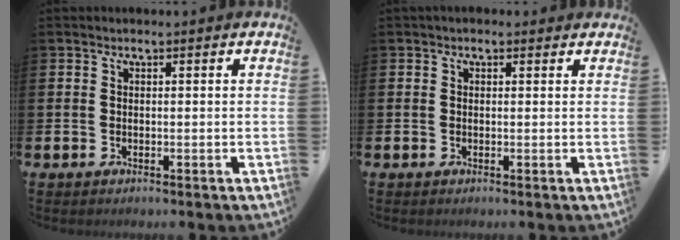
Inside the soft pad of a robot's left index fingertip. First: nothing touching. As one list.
[{"total": 0.7, "force": [0.3, 0.5, 0.3], "torque": [-0.007, 0.008, 0.003]}]